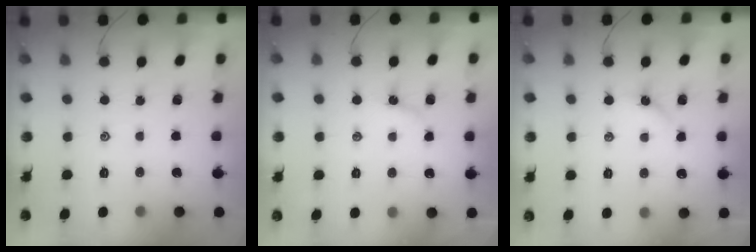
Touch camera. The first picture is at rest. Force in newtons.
{"total": 3.4, "press": 3.4, "slide": 0.5}
{"total": 3.3, "press": 3.2, "slide": 0.4}